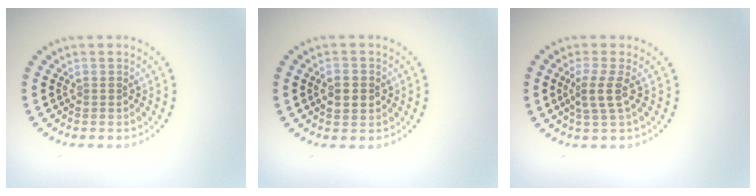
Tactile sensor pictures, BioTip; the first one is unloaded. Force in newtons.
{"total": 2.0, "press": 2.0, "slide": 0.1}
{"total": 2.3, "press": 1.7, "slide": 1.5}